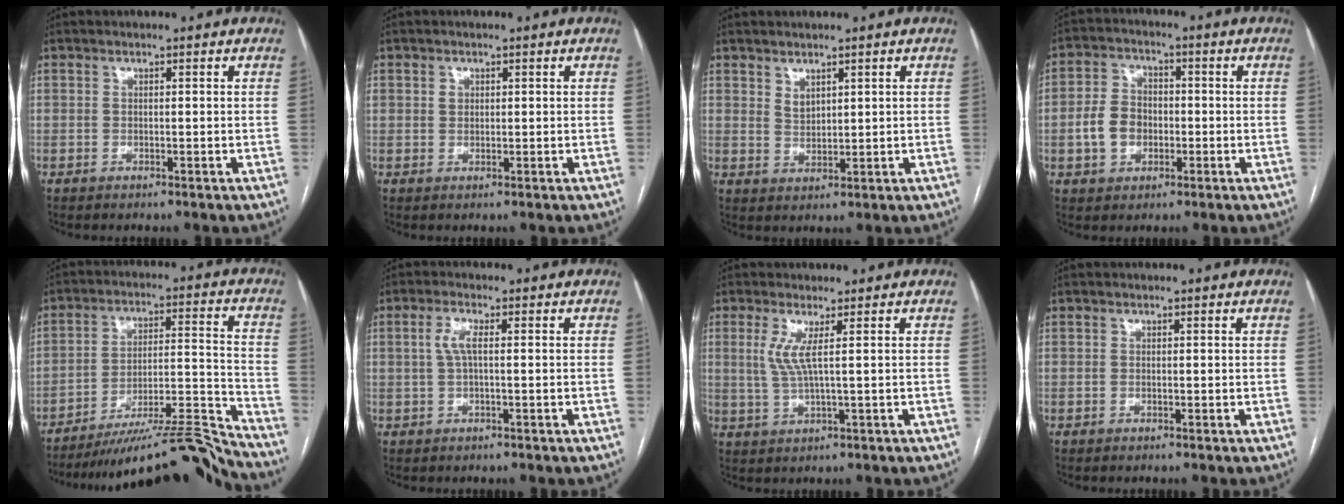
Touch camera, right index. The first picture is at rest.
{"total": 1.2, "force": [0.4, 1.1, 0.5], "torque": [-0.006, 0.003, 0.008]}
{"total": 2.3, "force": [1.6, 1.2, 1.1], "torque": [-0.018, -0.005, 0.040]}
{"total": 6.8, "force": [-1.3, 5.2, 4.2], "torque": [-0.093, 0.020, -0.021]}
{"total": 17.3, "force": [-16.3, -0.9, 5.9], "torque": [-0.075, 0.025, -0.255]}
{"total": 2.8, "force": [0.3, 0.6, 2.7], "torque": [-0.061, 0.007, 0.009]}
{"total": 3.8, "force": [1.1, -0.3, 3.6], "torque": [-0.084, 0.003, 0.029]}
{"total": 0.0}